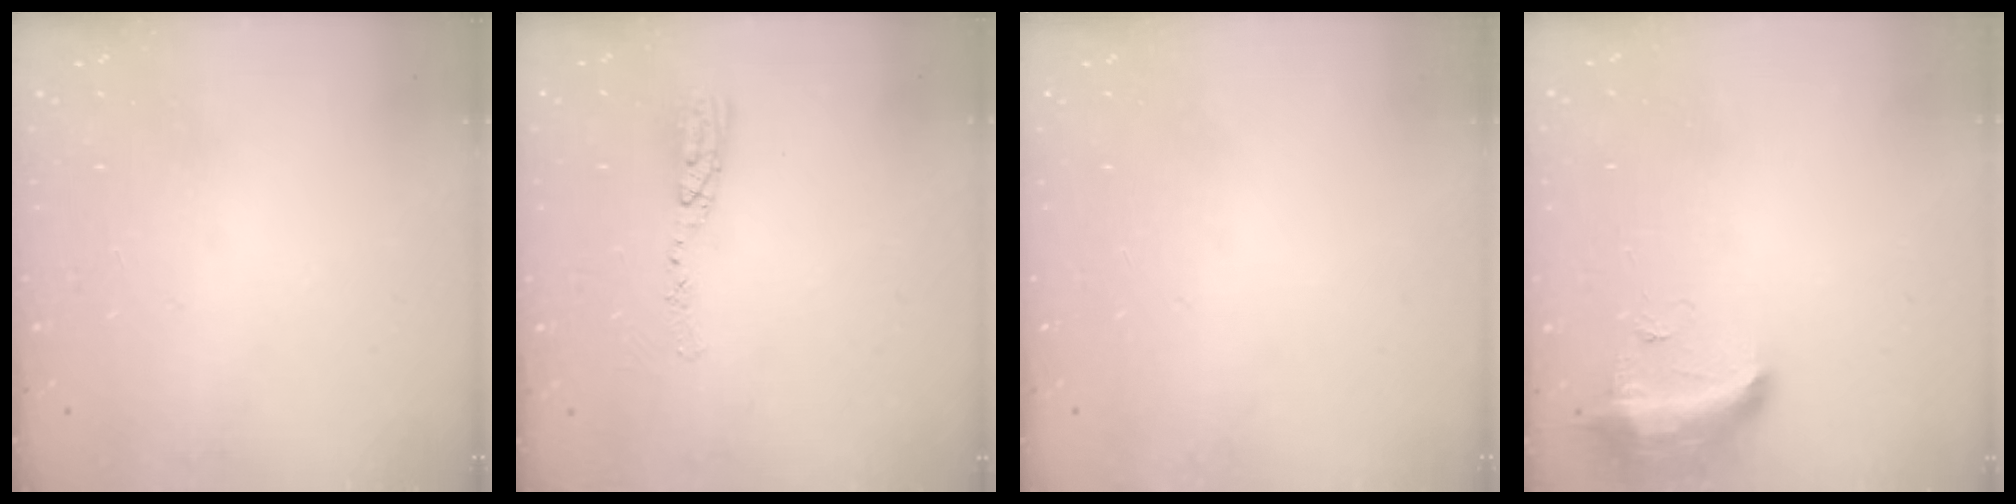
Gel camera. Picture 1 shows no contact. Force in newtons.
{"total": 8.1, "press": 8.1, "slide": 0.6}
{"total": 13.0, "press": 3.6, "slide": 12.5}
{"total": 12.6, "press": 10.6, "slide": 6.9}